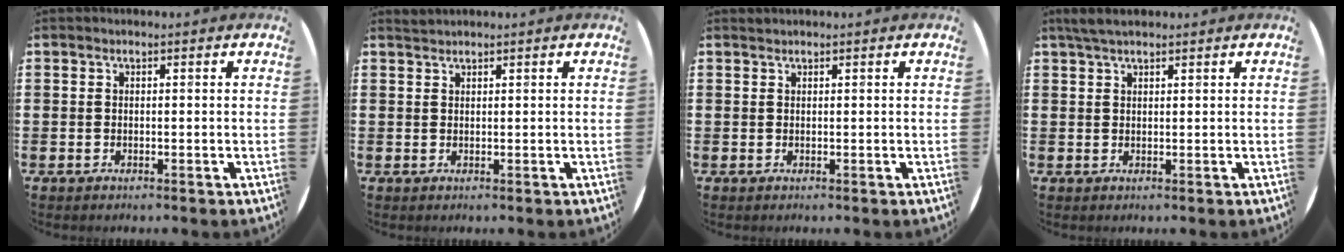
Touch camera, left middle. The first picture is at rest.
{"total": 0.8, "force": [0.8, -0.1, -0.1], "torque": [0.001, 0.001, 0.016]}
{"total": 0.0}
{"total": 2.2, "force": [1.8, 0.5, 1.2], "torque": [-0.026, 0.006, 0.032]}